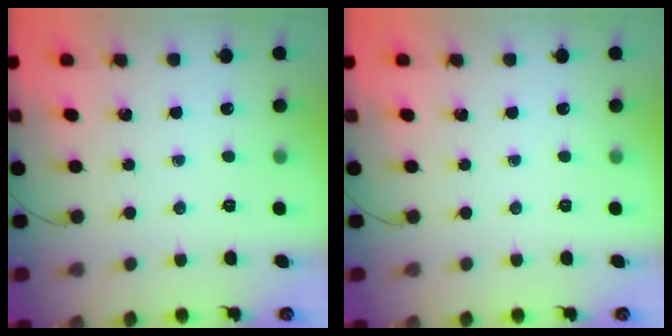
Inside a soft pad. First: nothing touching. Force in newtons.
{"total": 0.0}